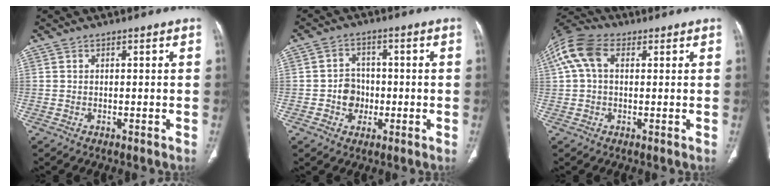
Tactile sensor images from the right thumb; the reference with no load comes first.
{"total": 5.4, "force": [-1.1, 4.8, 2.2], "torque": [-0.006, 0.013, -0.023]}
{"total": 10.3, "force": [2.7, 6.7, 7.3], "torque": [-0.162, 0.035, 0.046]}